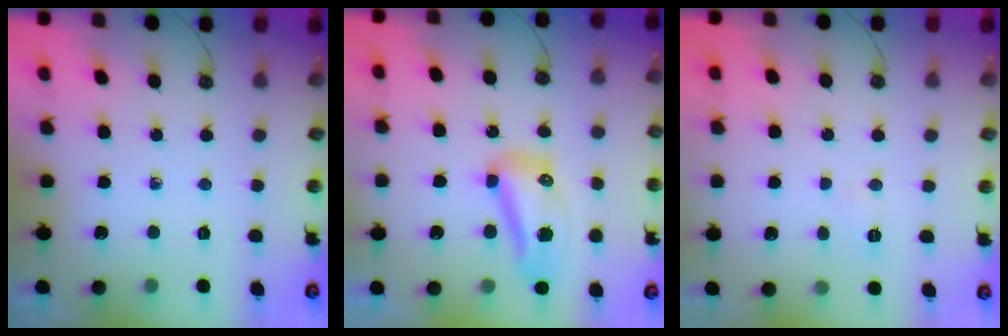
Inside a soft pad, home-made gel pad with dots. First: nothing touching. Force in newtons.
{"total": 15.8, "press": 12.7, "slide": 9.5}
{"total": 3.8, "press": 3.8, "slide": 0.5}